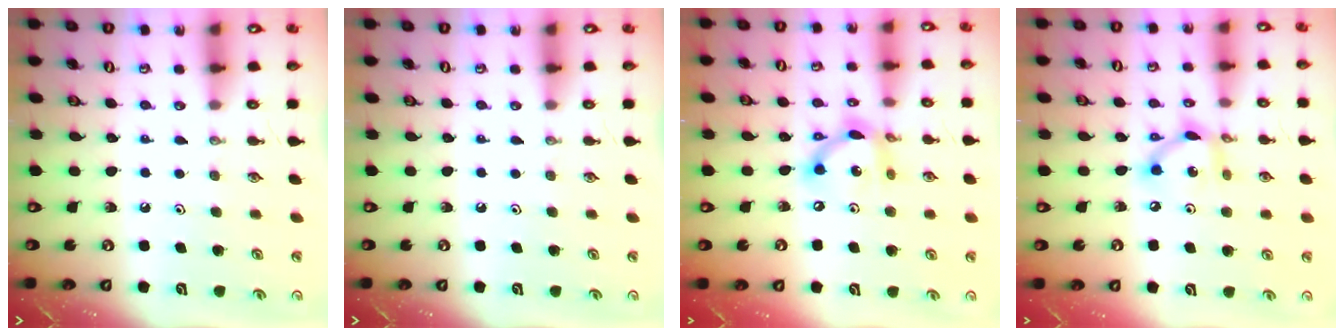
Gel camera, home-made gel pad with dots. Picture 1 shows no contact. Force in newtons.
{"total": 0.0}
{"total": 11.9, "press": 11.9, "slide": 0.8}
{"total": 8.9, "press": 8.9, "slide": 0.6}